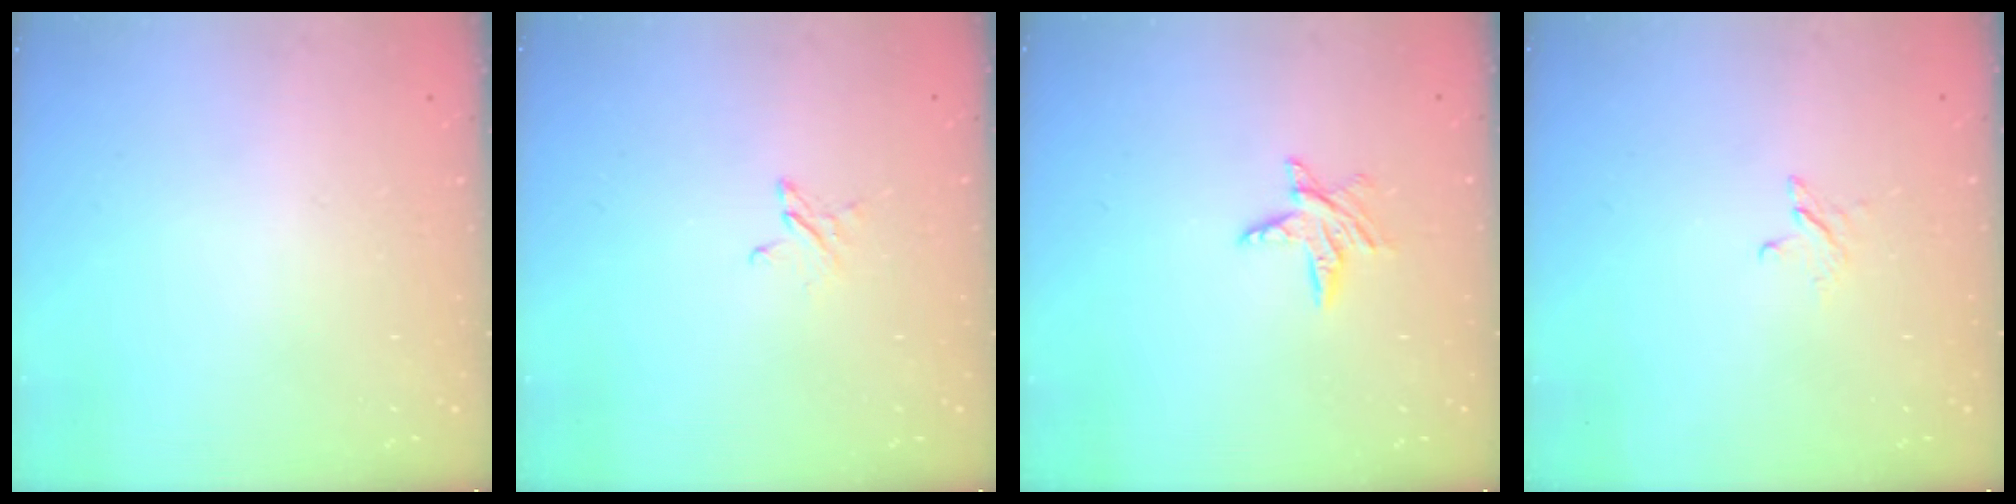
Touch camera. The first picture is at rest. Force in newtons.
{"total": 2.5, "press": 2.4, "slide": 0.2}
{"total": 5.9, "press": 5.9, "slide": 0.4}
{"total": 2.5, "press": 2.5, "slide": 0.3}